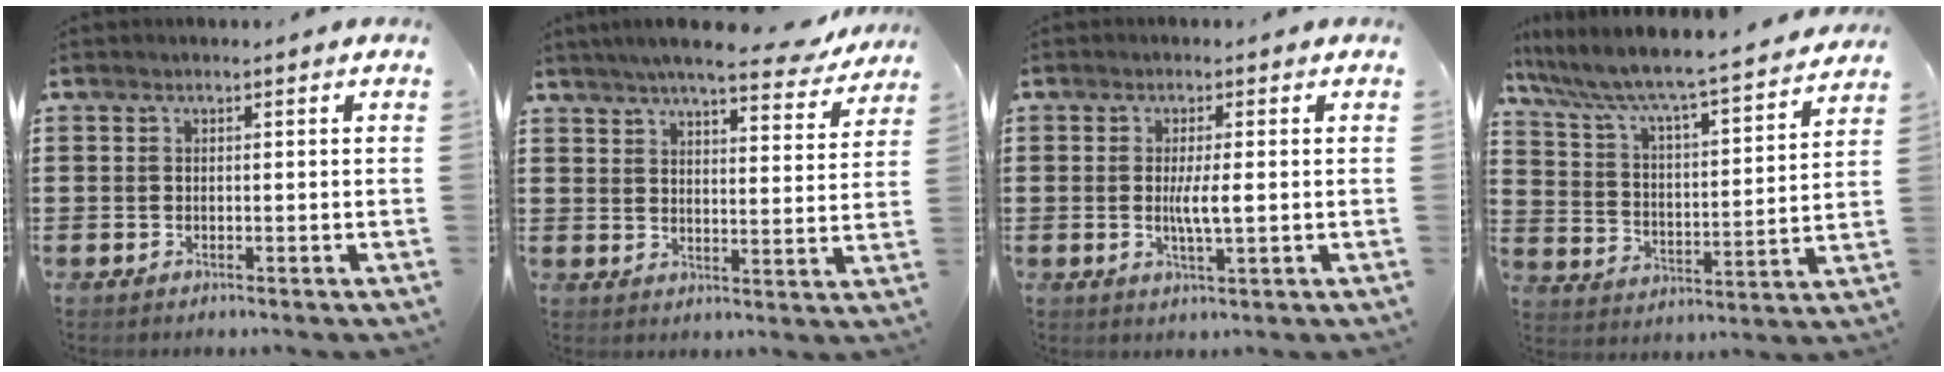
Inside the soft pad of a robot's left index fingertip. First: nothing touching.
{"total": 6.9, "force": [6.1, 0.4, 3.3], "torque": [-0.075, -0.028, 0.104]}
{"total": 3.7, "force": [0.1, 0.5, 3.7], "torque": [-0.067, -0.003, -0.001]}
{"total": 5.4, "force": [4.8, 0.3, 2.5], "torque": [-0.073, -0.045, 0.070]}